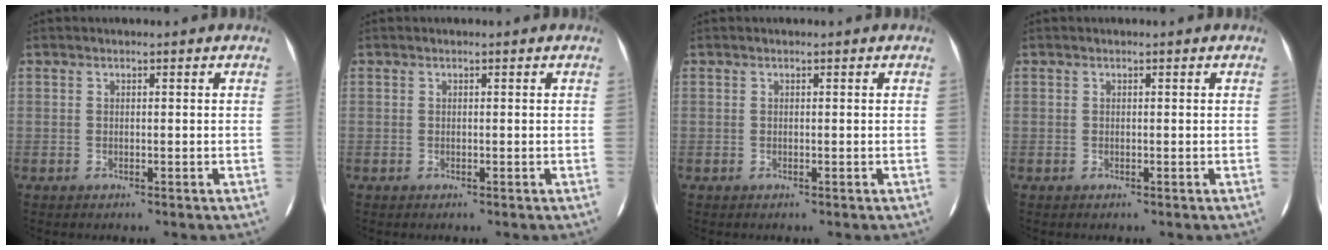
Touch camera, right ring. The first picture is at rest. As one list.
[{"total": 0.0}, {"total": 0.0}, {"total": 0.0}]